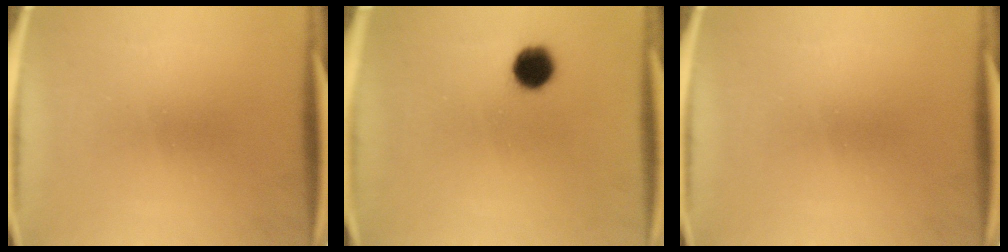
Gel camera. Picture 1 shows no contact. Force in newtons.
{"total": 6.8}
{"total": 0.0}